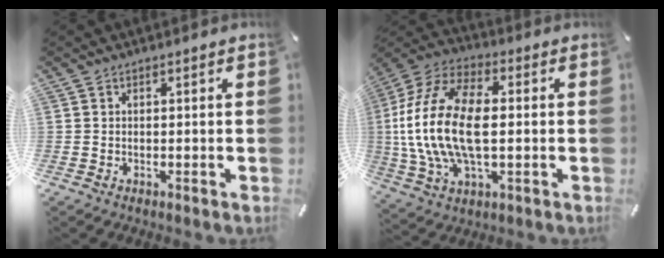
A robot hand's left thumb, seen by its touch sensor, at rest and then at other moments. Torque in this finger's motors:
{"motor_torque": [2.43, 2.58, 1.02, -0.28, 1.06]}